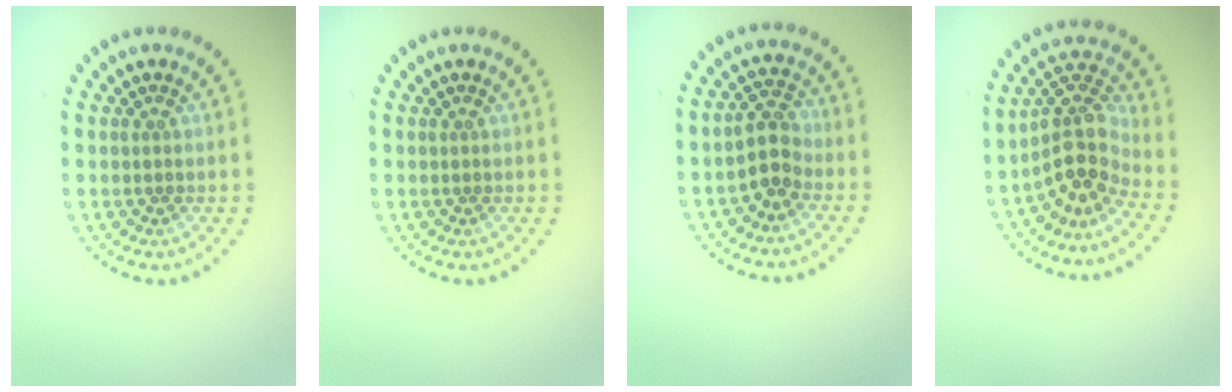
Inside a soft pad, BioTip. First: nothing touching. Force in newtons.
{"total": 0.0}
{"total": 2.7, "press": 2.5, "slide": 0.9}
{"total": 4.3, "press": 3.2, "slide": 2.8}